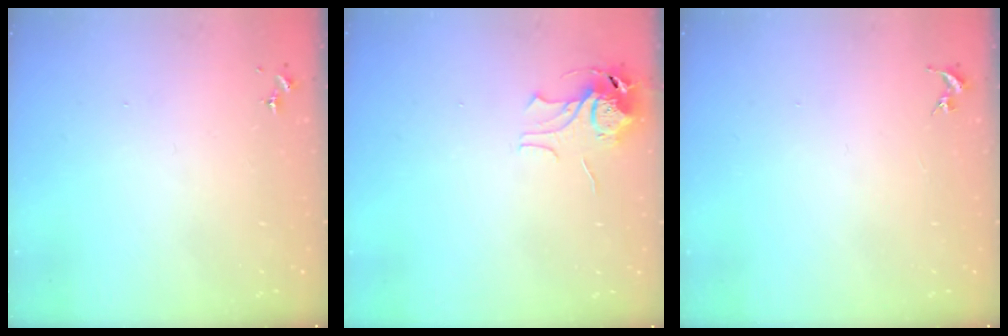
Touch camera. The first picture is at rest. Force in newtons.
{"total": 8.0, "press": 8.0, "slide": 0.5}
{"total": 0.0}